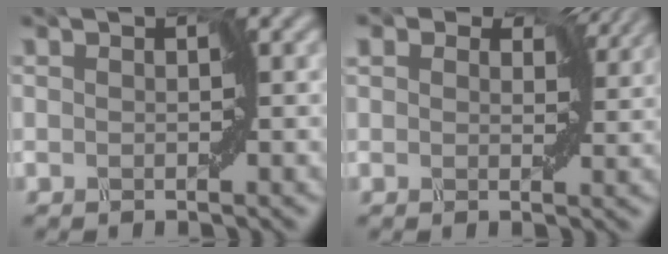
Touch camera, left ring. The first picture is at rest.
{"total": 5.9, "force": [3.0, 3.5, 3.7], "torque": [-0.072, 0.019, 0.042]}